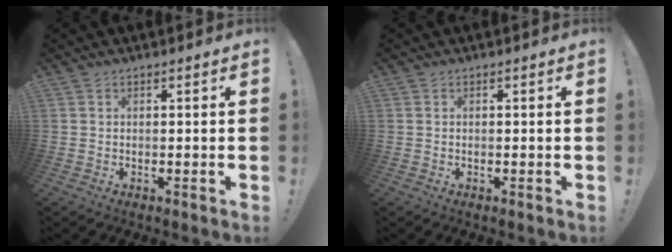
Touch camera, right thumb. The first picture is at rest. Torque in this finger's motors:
{"motor_torque": [0.05, -0.04, -0.41, 0.08, 0.10]}